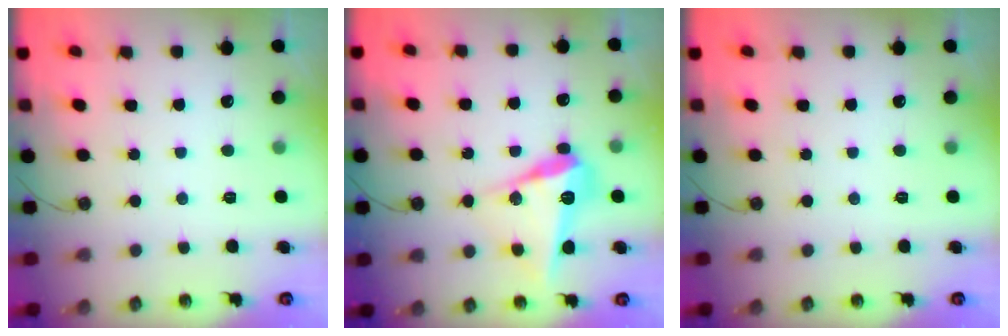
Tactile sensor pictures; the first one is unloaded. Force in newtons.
{"total": 15.1, "press": 15.1, "slide": 1.3}
{"total": 0.0}